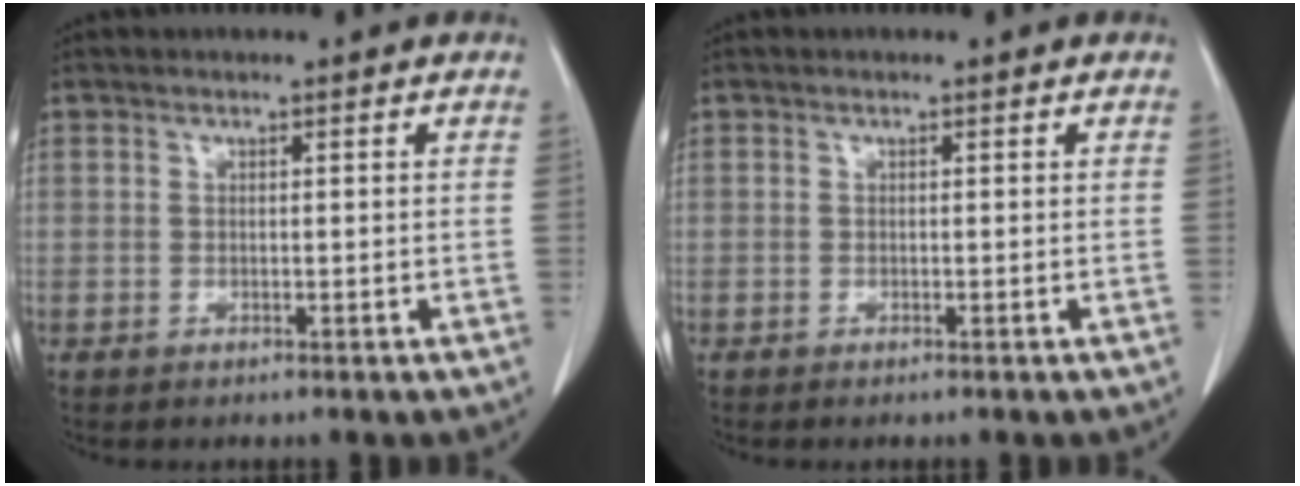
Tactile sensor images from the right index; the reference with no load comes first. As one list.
[{"total": 0.0}]